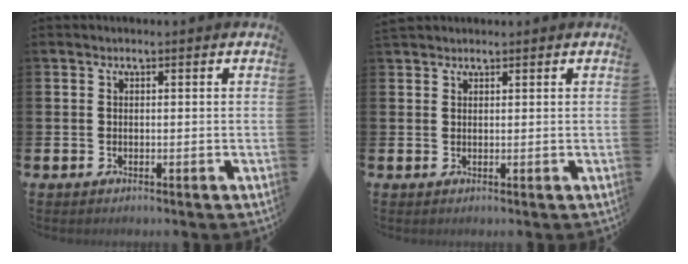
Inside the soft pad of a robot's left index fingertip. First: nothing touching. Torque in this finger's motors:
{"motor_torque": [-0.11, -0.09, 0.21, 0.09]}